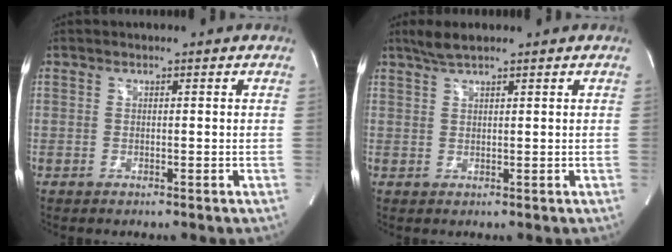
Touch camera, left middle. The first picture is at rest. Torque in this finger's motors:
{"motor_torque": [0.22, -0.09, -0.04, 0.02]}